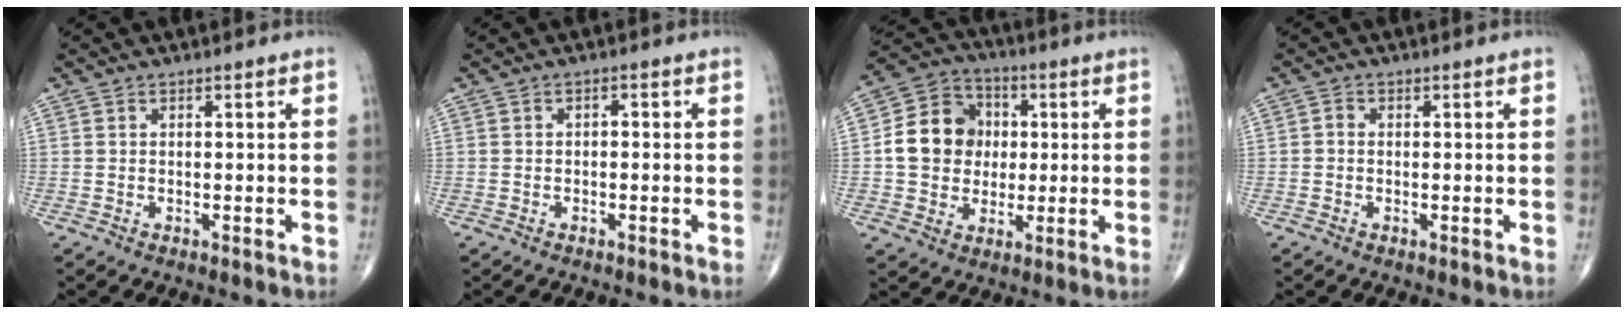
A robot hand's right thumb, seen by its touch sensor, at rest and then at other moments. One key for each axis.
{"total": 1.0, "fx": -0.1, "fy": 0.6, "fz": 0.7, "tx": -0.006, "ty": 0.006, "tz": -0.005}
{"total": 12.5, "fx": 0.6, "fy": 10.9, "fz": 6.2, "tx": -0.083, "ty": 0.021, "tz": 0.007}
{"total": 1.0, "fx": -0.2, "fy": 0.8, "fz": 0.6, "tx": -0.005, "ty": 0.002, "tz": -0.007}